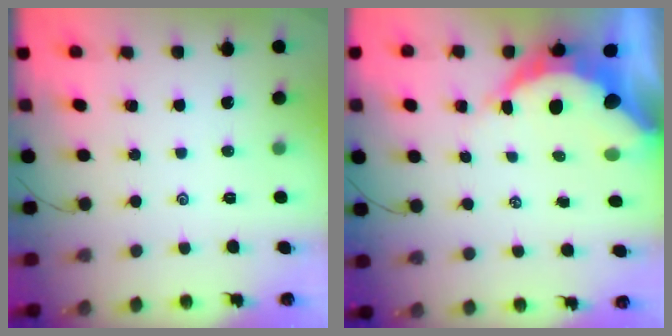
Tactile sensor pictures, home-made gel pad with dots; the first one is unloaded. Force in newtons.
{"total": 13.4, "press": 13.3, "slide": 1.4}